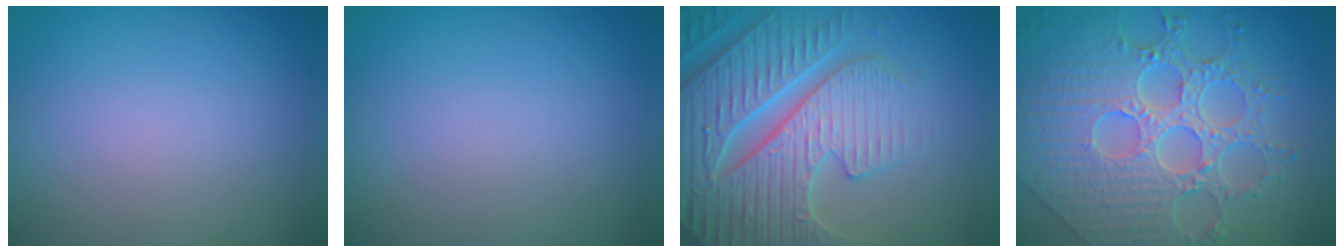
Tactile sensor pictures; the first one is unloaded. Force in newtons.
{"total": 0.0}
{"total": 7.4, "press": 7.2, "slide": 1.7}
{"total": 9.4, "press": 7.0, "slide": 6.3}